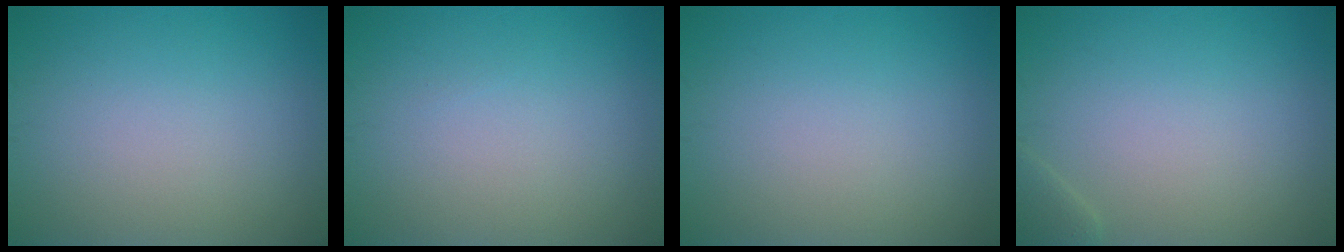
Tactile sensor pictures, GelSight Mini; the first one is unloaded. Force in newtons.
{"total": 0.0}
{"total": 0.0}
{"total": 1.1, "press": 1.1, "slide": 0.1}